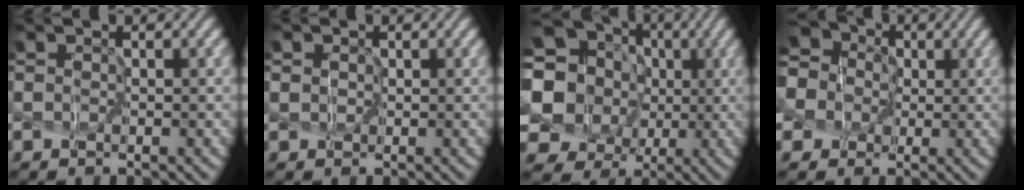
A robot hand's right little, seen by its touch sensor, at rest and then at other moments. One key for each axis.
{"total": 3.6, "fx": 1.4, "fy": 2.9, "fz": 1.6, "tx": -0.032, "ty": 0.028, "tz": 0.001}
{"total": 12.3, "fx": 1.6, "fy": 11.1, "fz": 5.1, "tx": -0.151, "ty": -0.004, "tz": 0.012}
{"total": 10.2, "fx": 2.4, "fy": 8.8, "fz": 4.5, "tx": -0.137, "ty": 0.029, "tz": 0.009}